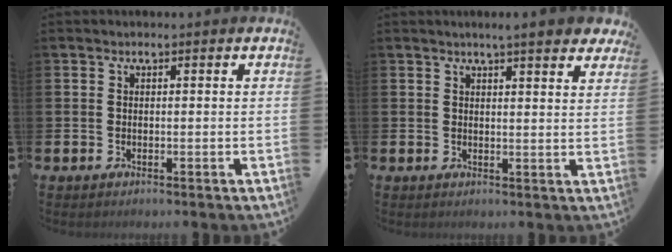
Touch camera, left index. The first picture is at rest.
{"total": 4.1, "force": [3.8, 0.1, 1.5], "torque": [-0.015, -0.022, 0.063]}